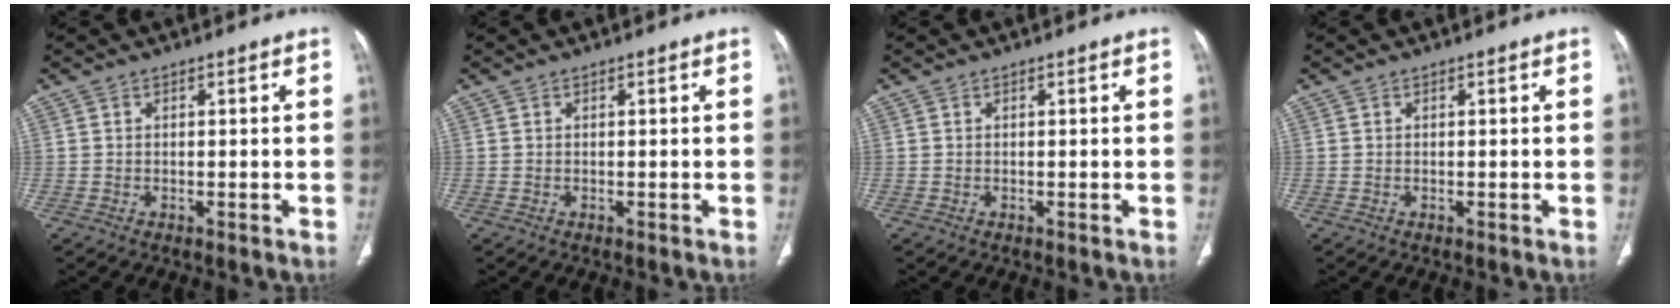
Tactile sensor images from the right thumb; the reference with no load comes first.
{"total": 0.0}
{"total": 0.0}
{"total": 0.0}